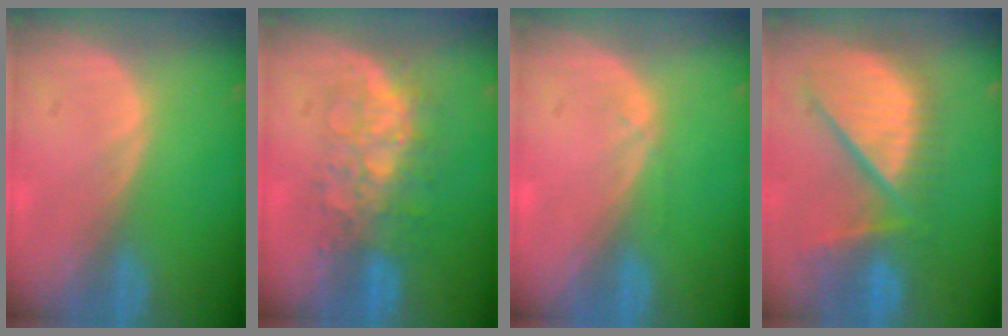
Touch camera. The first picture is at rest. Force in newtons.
{"total": 7.9, "press": 7.4, "slide": 2.7}
{"total": 0.9, "press": 0.8, "slide": 0.2}
{"total": 11.7, "press": 10.4, "slide": 5.3}